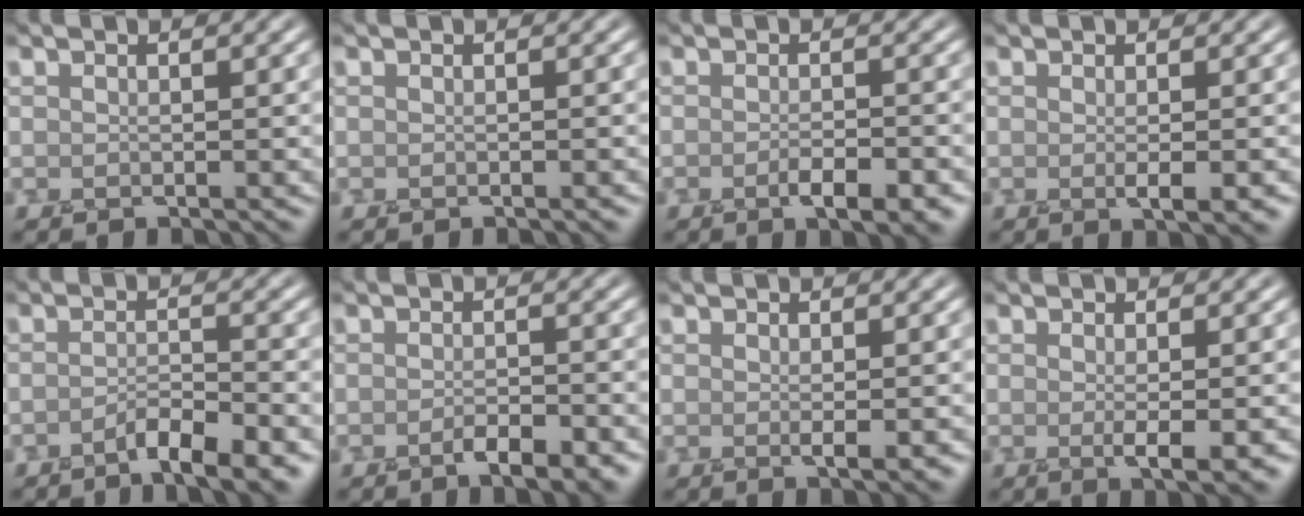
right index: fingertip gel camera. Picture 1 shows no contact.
{"total": 0.7, "force": [-0.3, 0.1, 0.6], "torque": [-0.004, 0.002, -0.005]}
{"total": 3.2, "force": [-1.5, 0.8, 2.7], "torque": [-0.045, -0.004, -0.023]}
{"total": 2.3, "force": [-0.3, 0.5, 2.2], "torque": [-0.026, -0.001, -0.005]}
{"total": 4.3, "force": [-2.6, 1.1, 3.3], "torque": [-0.054, 0.000, -0.045]}
{"total": 3.3, "force": [-1.8, 0.9, 2.5], "torque": [-0.044, -0.005, -0.028]}
{"total": 1.7, "force": [-0.1, 0.3, 1.7], "torque": [-0.023, -0.004, -0.003]}
{"total": 2.9, "force": [-0.4, 0.6, 2.8], "torque": [-0.040, -0.005, -0.006]}